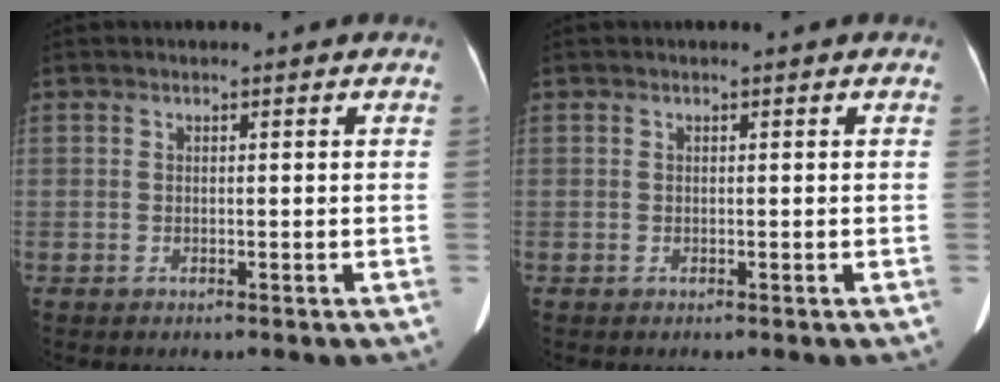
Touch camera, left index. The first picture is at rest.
{"total": 0.0}